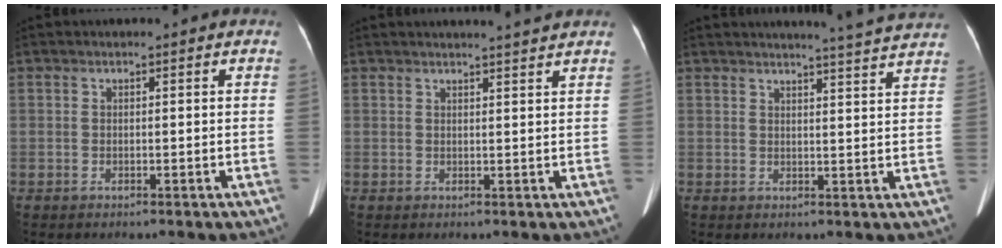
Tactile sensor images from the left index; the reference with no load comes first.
{"total": 4.4, "force": [4.1, -0.7, 1.4], "torque": [-0.019, 0.004, 0.044]}
{"total": 8.2, "force": [7.8, -1.4, 2.1], "torque": [-0.036, -0.017, 0.083]}